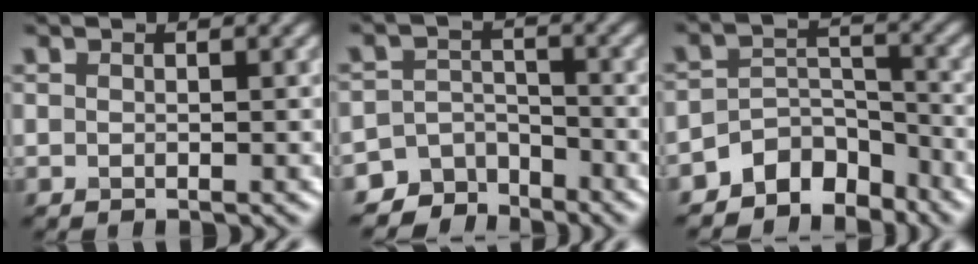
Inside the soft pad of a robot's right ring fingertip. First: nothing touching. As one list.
[{"total": 4.6, "force": [-3.9, 2.4, 0.3], "torque": [0.013, -0.003, -0.064]}, {"total": 5.4, "force": [-4.4, 2.8, 1.5], "torque": [-0.010, -0.003, -0.079]}]